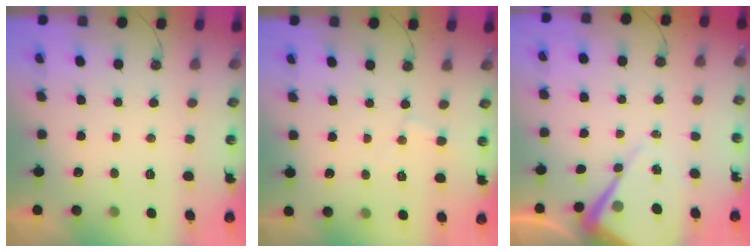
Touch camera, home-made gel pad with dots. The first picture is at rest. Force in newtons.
{"total": 4.2, "press": 4.1, "slide": 0.7}
{"total": 9.5, "press": 9.5, "slide": 0.7}